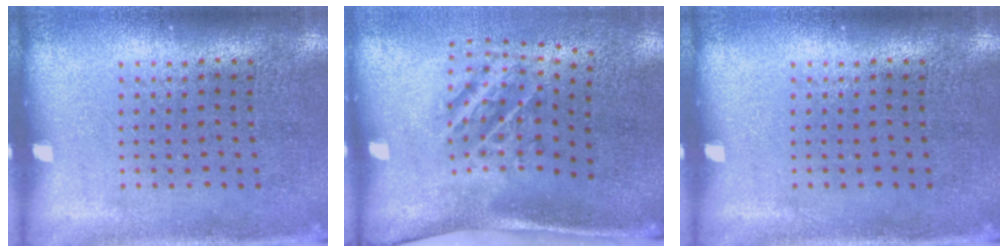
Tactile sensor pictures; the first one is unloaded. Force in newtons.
{"total": 2.0, "press": 1.2, "slide": 1.6}
{"total": 0.0}